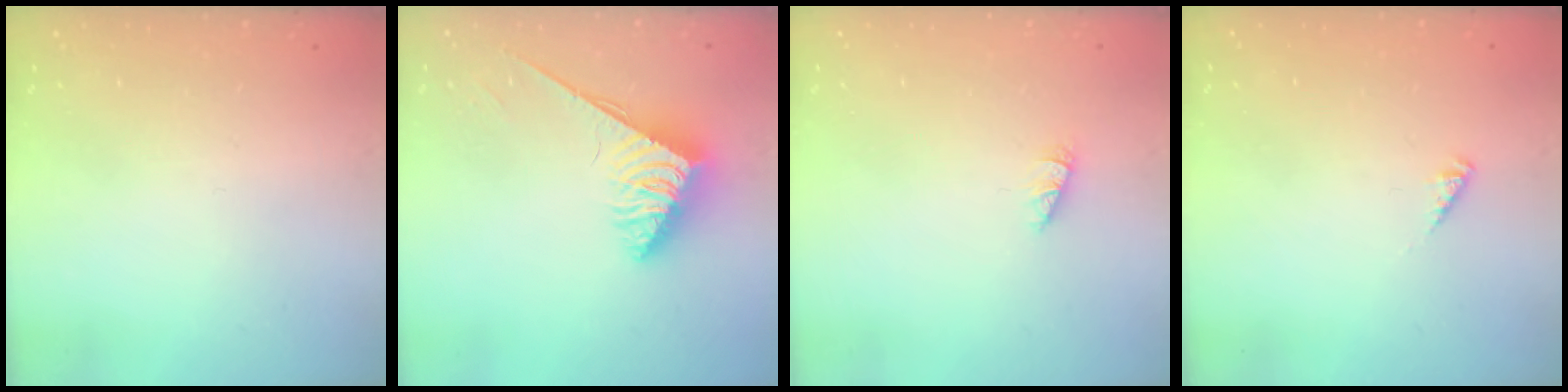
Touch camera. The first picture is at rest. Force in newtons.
{"total": 3.8, "press": 3.7, "slide": 0.6}
{"total": 1.0, "press": 1.0, "slide": 0.2}
{"total": 1.7, "press": 1.7, "slide": 0.4}